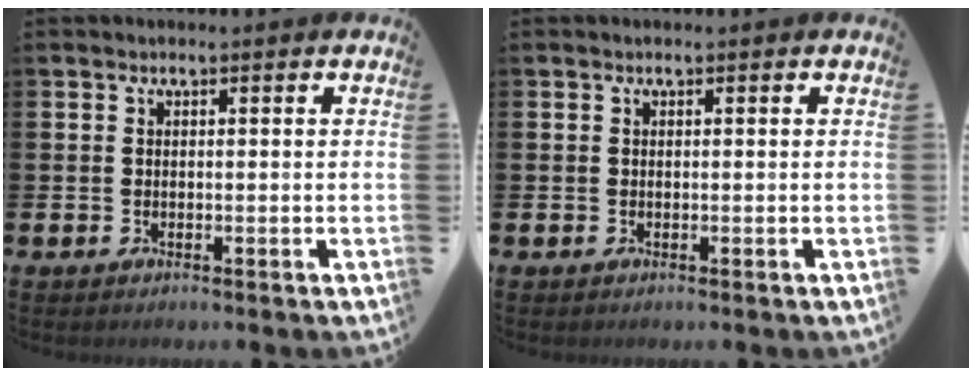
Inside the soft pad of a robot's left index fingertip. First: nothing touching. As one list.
[{"total": 0.0}]